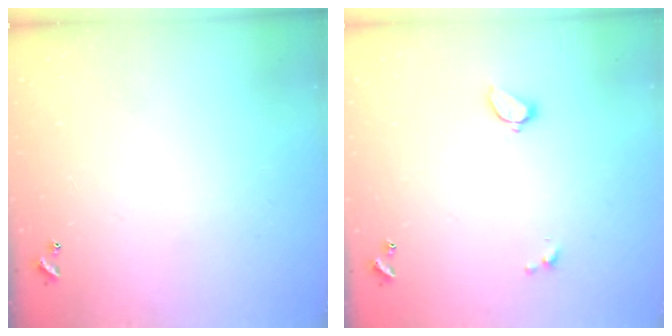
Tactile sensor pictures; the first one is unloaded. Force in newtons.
{"total": 1.7, "press": 1.6, "slide": 0.5}